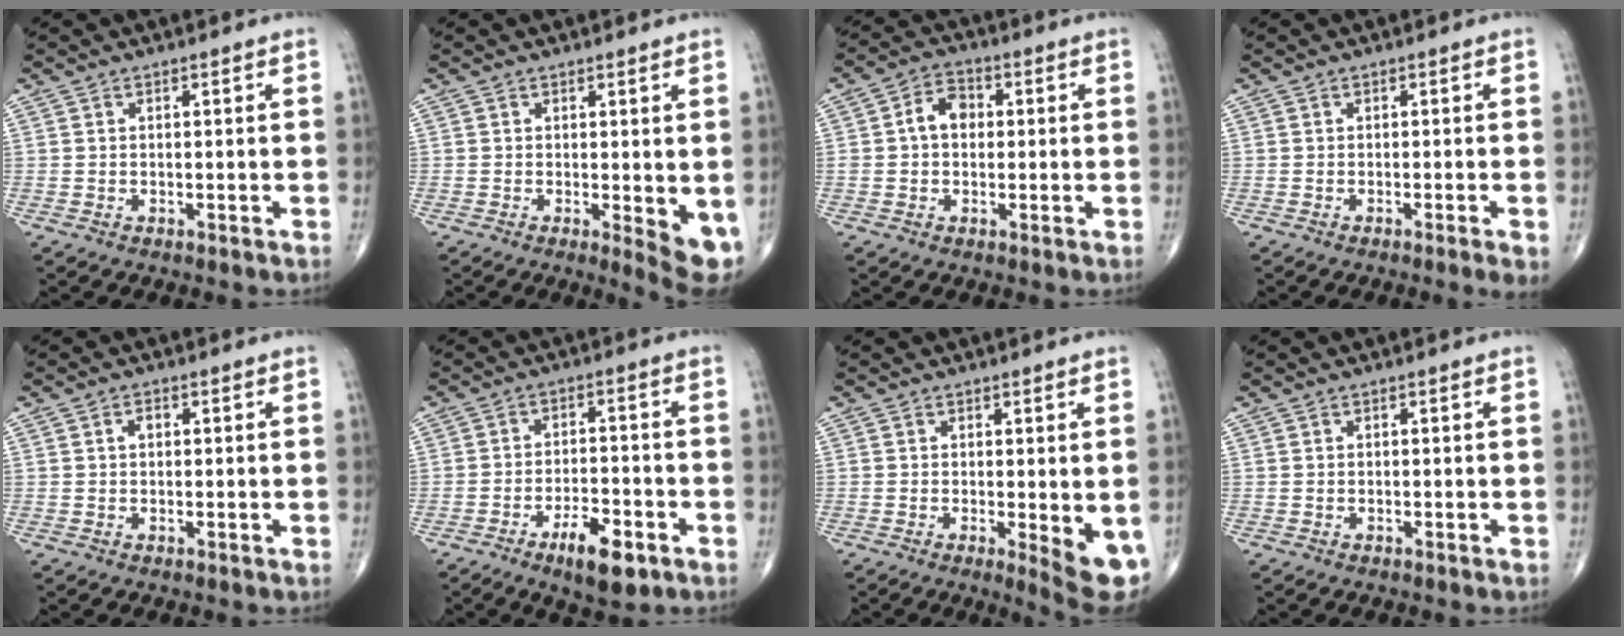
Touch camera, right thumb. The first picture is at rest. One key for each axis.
{"total": 5.8, "fx": -0.5, "fy": 1.6, "fz": 5.5, "tx": -0.069, "ty": -0.016, "tz": -0.006}
{"total": 5.9, "fx": 0.3, "fy": 4.3, "fz": 4.0, "tx": -0.062, "ty": 0.017, "tz": -0.003}
{"total": 3.0, "fx": -1.6, "fy": 0.0, "fz": 2.6, "tx": -0.040, "ty": -0.006, "tz": -0.024}
{"total": 1.4, "fx": 0.3, "fy": 0.9, "fz": 1.1, "tx": -0.015, "ty": 0.004, "tz": 0.003}
{"total": 8.6, "fx": -4.6, "fy": 3.1, "fz": 6.5, "tx": -0.099, "ty": 0.021, "tz": -0.068}
{"total": 7.0, "fx": -1.3, "fy": 1.7, "fz": 6.7, "tx": -0.085, "ty": -0.019, "tz": -0.015}
{"total": 0.0}